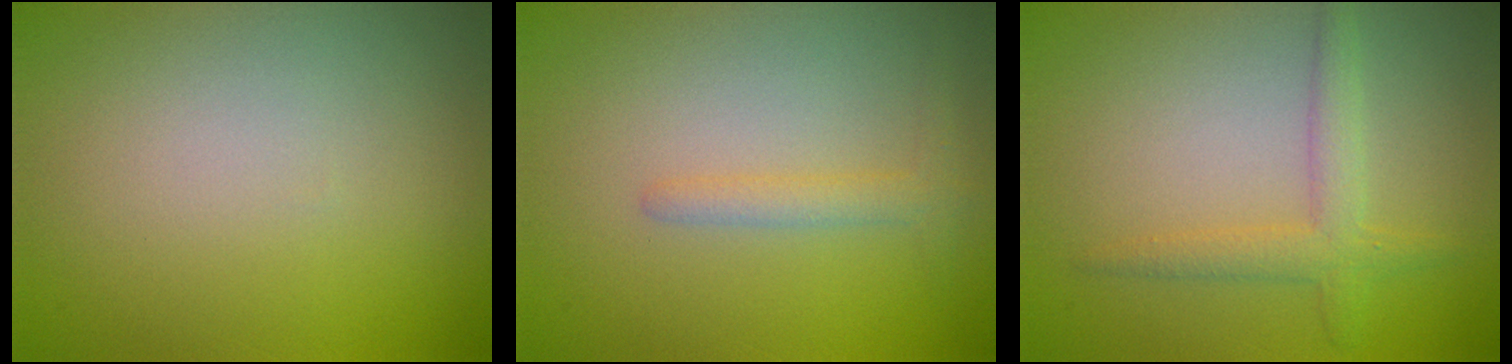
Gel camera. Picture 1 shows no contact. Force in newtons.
{"total": 1.6, "press": 1.6, "slide": 0.1}
{"total": 2.0, "press": 2.0, "slide": 0.1}